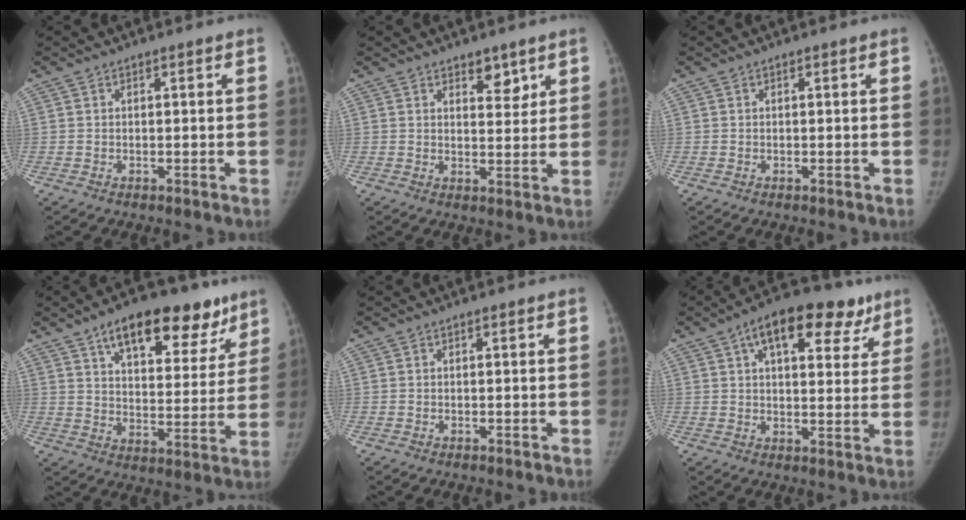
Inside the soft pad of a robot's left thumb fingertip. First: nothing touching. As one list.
[{"total": 4.3, "force": [2.9, 2.3, 2.2], "torque": [-0.005, -0.020, 0.043]}, {"total": 0.0}, {"total": 20.1, "force": [12.5, 9.4, 12.6], "torque": [-0.135, -0.032, 0.188]}, {"total": 0.0}, {"total": 17.2, "force": [9.2, 8.6, 11.8], "torque": [-0.133, 0.002, 0.130]}]